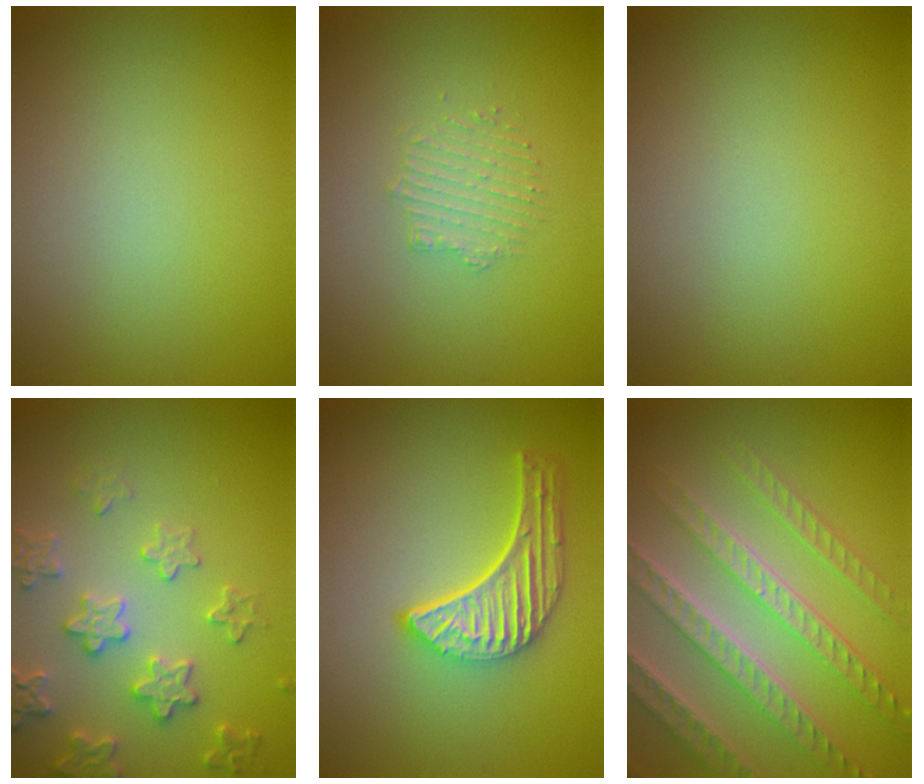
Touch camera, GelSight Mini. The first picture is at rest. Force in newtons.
{"total": 1.6, "press": 0.9, "slide": 1.3}
{"total": 0.0}
{"total": 3.8, "press": 3.7, "slide": 0.7}
{"total": 5.1, "press": 3.9, "slide": 3.3}
{"total": 7.7, "press": 5.6, "slide": 5.2}